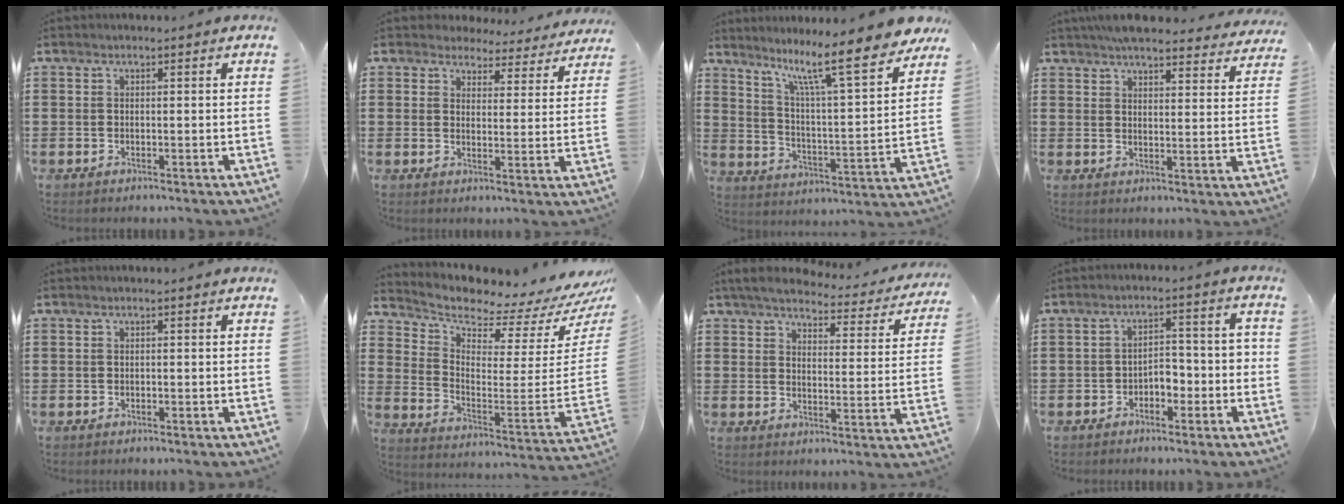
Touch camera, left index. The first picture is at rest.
{"total": 4.0, "force": [3.9, 1.0, 0.3], "torque": [-0.019, -0.023, 0.066]}
{"total": 12.1, "force": [9.5, 0.8, 7.4], "torque": [-0.151, -0.062, 0.150]}
{"total": 5.8, "force": [5.4, 0.8, 1.9], "torque": [-0.046, -0.021, 0.098]}
{"total": 0.0}
{"total": 3.8, "force": [3.2, 1.0, 1.8], "torque": [-0.042, -0.058, 0.047]}
{"total": 4.5, "force": [4.3, 0.5, 1.5], "torque": [-0.053, -0.029, 0.070]}
{"total": 3.6, "force": [-2.3, 2.0, 1.8], "torque": [-0.036, 0.009, -0.049]}